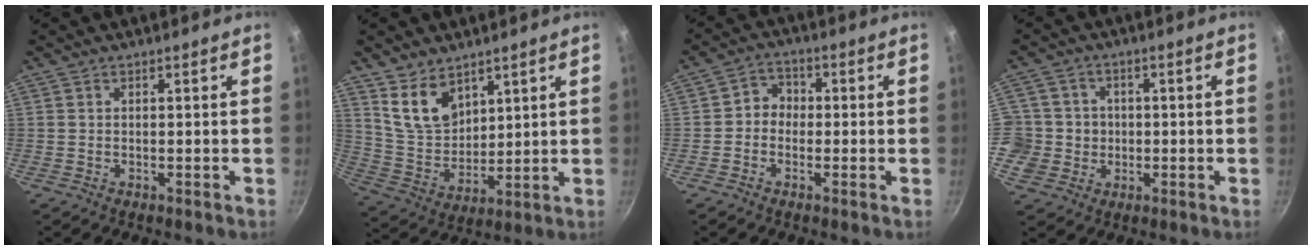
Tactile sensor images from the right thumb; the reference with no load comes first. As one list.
[{"total": 10.2, "force": [6.4, 6.2, 5.1], "torque": [-0.068, -0.044, 0.137]}, {"total": 4.0, "force": [-0.6, 3.5, 1.8], "torque": [-0.004, 0.015, -0.022]}, {"total": 8.3, "force": [-0.5, 8.1, 1.7], "torque": [-0.005, 0.011, -0.012]}]